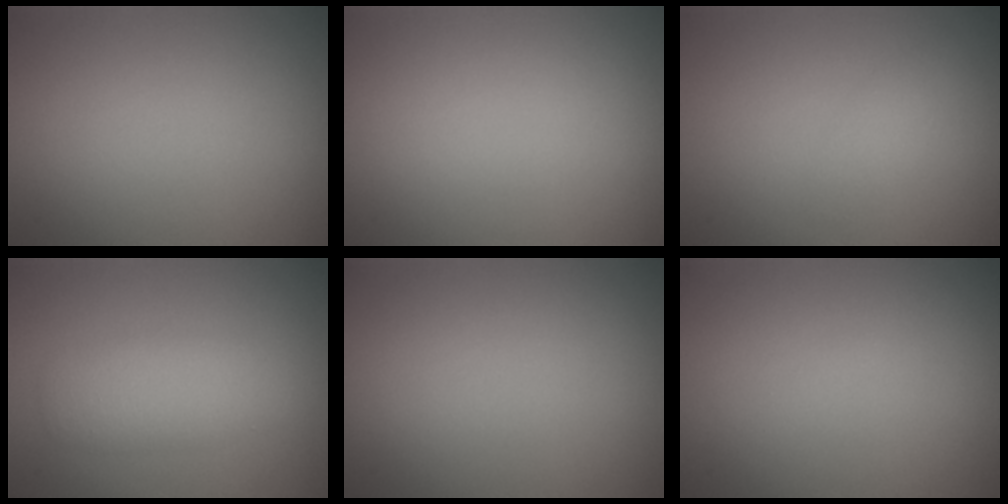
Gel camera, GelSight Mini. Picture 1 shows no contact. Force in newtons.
{"total": 0.0}
{"total": 1.1, "press": 1.1, "slide": 0.0}
{"total": 2.3, "press": 2.3, "slide": 0.2}
{"total": 0.0}
{"total": 0.0}